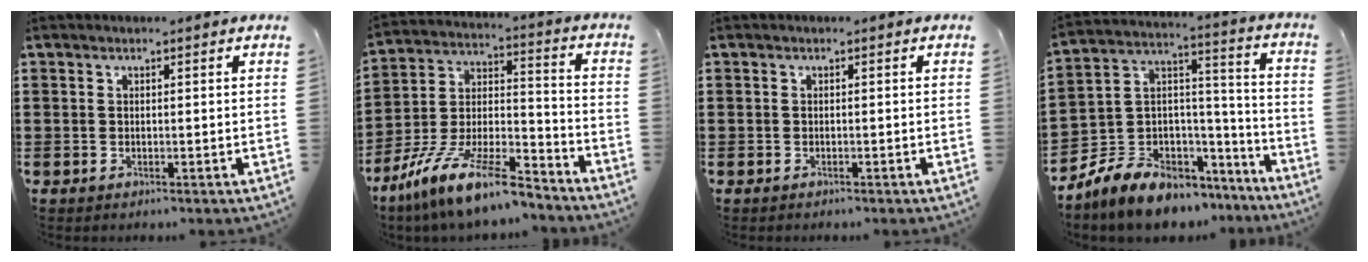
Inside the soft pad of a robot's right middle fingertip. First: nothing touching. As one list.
[{"total": 13.4, "force": [-11.1, 1.8, 7.3], "torque": [-0.134, 0.028, -0.212]}, {"total": 0.6, "force": [-0.6, 0.2, 0.1], "torque": [-0.003, -0.001, -0.013]}, {"total": 7.6, "force": [-6.0, 4.4, 1.5], "torque": [-0.058, -0.003, -0.120]}]